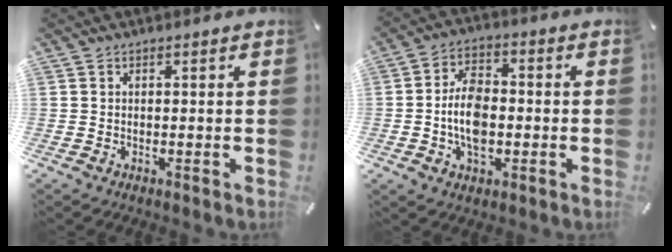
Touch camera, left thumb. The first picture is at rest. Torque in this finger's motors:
{"motor_torque": [-0.12, 1.14, 0.63, -0.46, 0.39]}